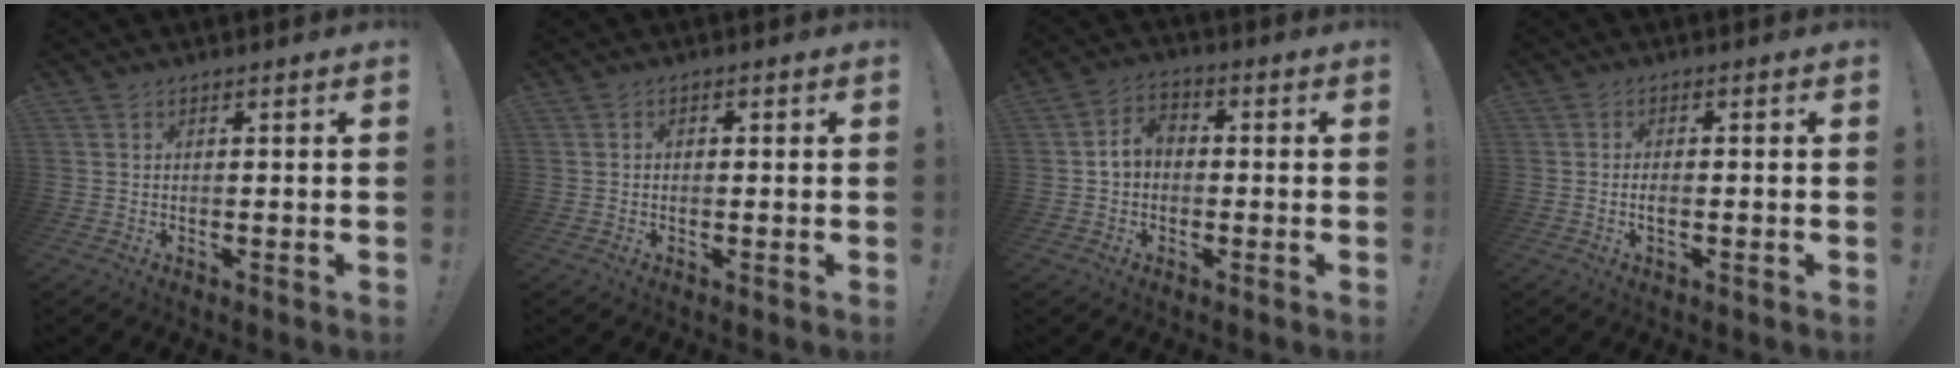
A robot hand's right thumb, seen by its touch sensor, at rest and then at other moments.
{"total": 0.9, "force": [-0.4, 0.7, 0.4], "torque": [-0.009, 0.004, -0.007]}
{"total": 5.7, "force": [-0.5, 4.4, 3.5], "torque": [-0.060, 0.018, -0.006]}
{"total": 2.2, "force": [-0.8, 0.8, 1.9], "torque": [-0.034, 0.005, -0.014]}